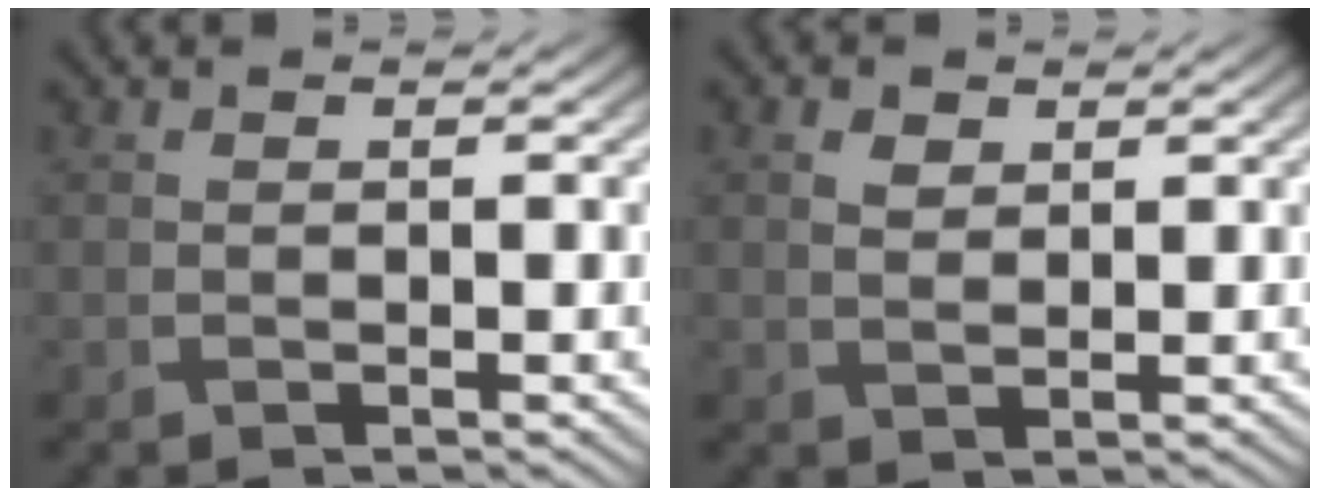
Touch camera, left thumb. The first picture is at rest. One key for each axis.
{"total": 1.8, "fx": 1.0, "fy": 1.2, "fz": 0.9, "tx": -0.022, "ty": 0.000, "tz": 0.020}